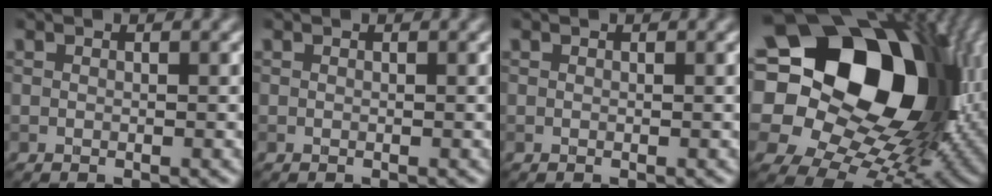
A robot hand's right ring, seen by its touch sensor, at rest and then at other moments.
{"total": 0.0}
{"total": 0.0}
{"total": 23.1, "force": [6.3, 17.2, 14.2], "torque": [-0.276, 0.006, 0.120]}